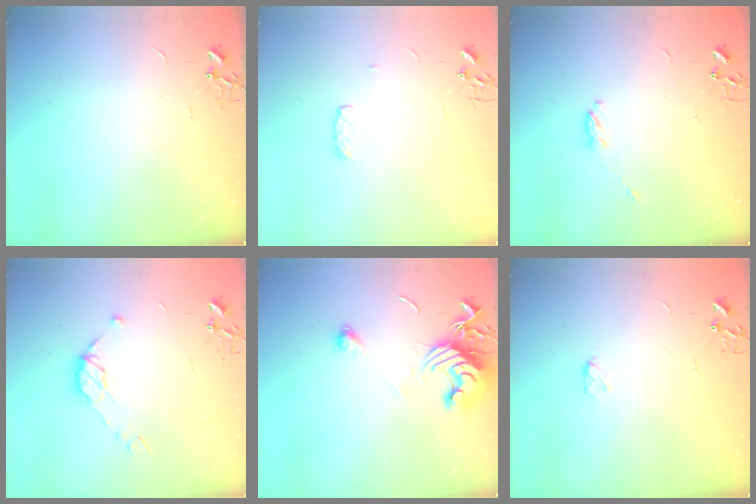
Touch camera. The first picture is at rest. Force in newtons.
{"total": 5.2, "press": 5.2, "slide": 0.8}
{"total": 3.6, "press": 3.6, "slide": 0.6}
{"total": 8.7, "press": 8.7, "slide": 0.7}
{"total": 12.8, "press": 12.7, "slide": 1.6}
{"total": 3.7, "press": 3.7, "slide": 0.5}